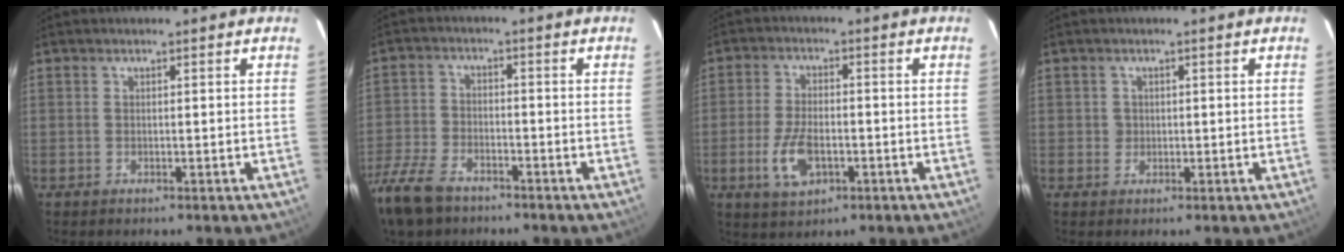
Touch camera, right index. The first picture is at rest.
{"total": 11.1, "force": [-8.0, 5.5, 5.4], "torque": [-0.149, -0.012, -0.161]}
{"total": 8.1, "force": [-2.8, 4.3, 6.2], "torque": [-0.135, -0.003, -0.048]}
{"total": 1.5, "force": [-0.1, 1.5, 0.0], "torque": [0.003, 0.003, 0.000]}